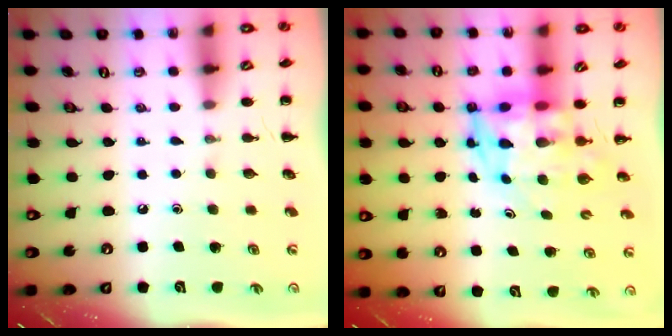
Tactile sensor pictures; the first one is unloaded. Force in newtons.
{"total": 6.2, "press": 5.8, "slide": 2.1}